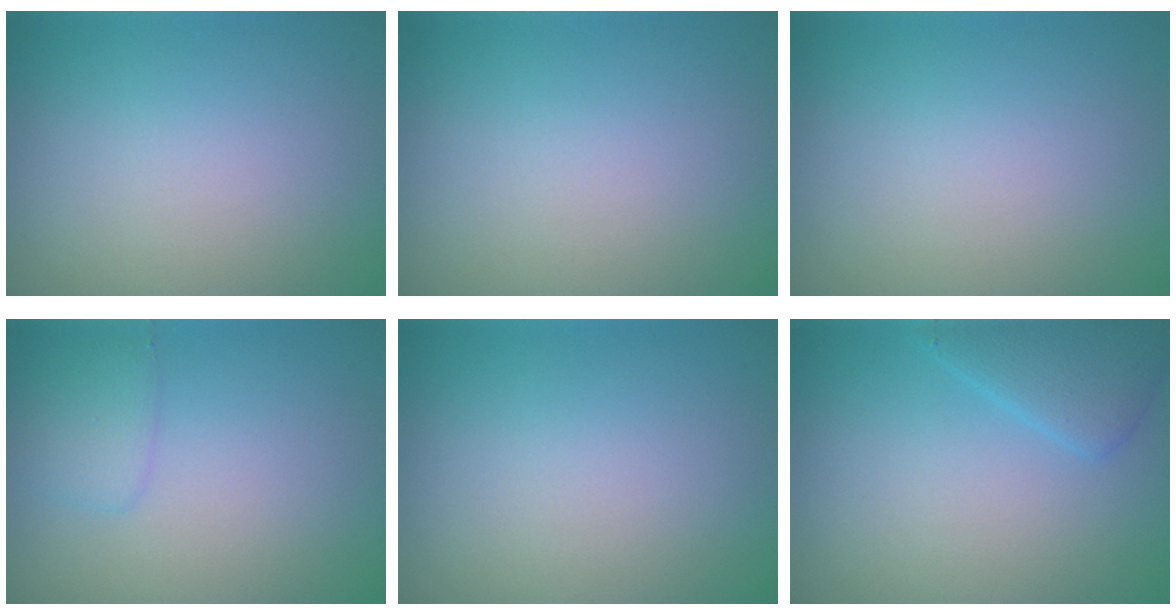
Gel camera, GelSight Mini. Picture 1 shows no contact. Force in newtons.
{"total": 0.0}
{"total": 0.0}
{"total": 1.7, "press": 1.7, "slide": 0.2}
{"total": 0.0}
{"total": 2.8, "press": 2.8, "slide": 0.2}